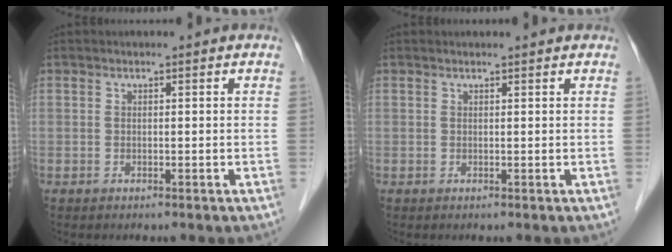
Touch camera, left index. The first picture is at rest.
{"total": 1.3, "force": [1.2, 0.1, 0.2], "torque": [-0.011, 0.009, 0.017]}